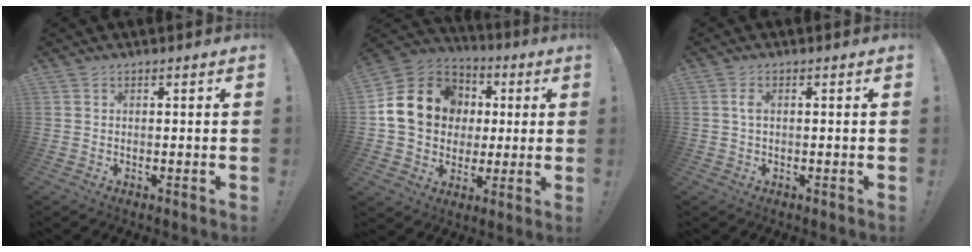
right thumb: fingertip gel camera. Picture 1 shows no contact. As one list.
[{"total": 19.7, "force": [4.1, 16.2, 10.3], "torque": [-0.160, 0.001, 0.101]}, {"total": 2.0, "force": [0.1, 1.2, 1.6], "torque": [-0.026, 0.004, -0.002]}]